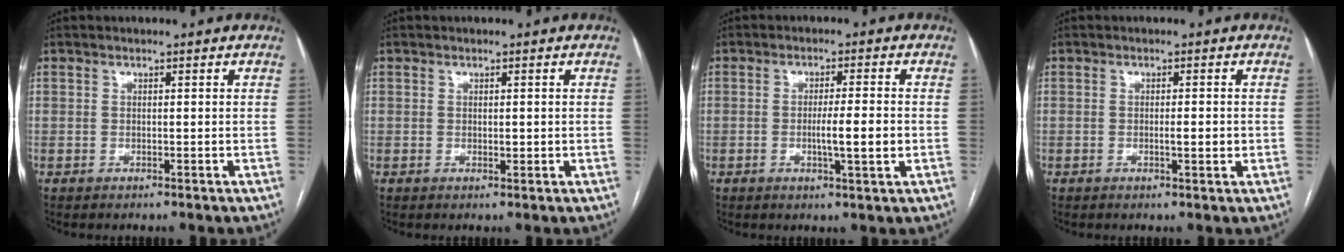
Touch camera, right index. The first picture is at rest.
{"total": 1.1, "force": [0.1, 0.6, 0.9], "torque": [-0.010, 0.000, 0.005]}
{"total": 5.3, "force": [-0.9, 0.1, 5.3], "torque": [-0.087, -0.005, -0.011]}
{"total": 2.2, "force": [-0.2, 0.4, 2.2], "torque": [-0.037, 0.000, -0.001]}